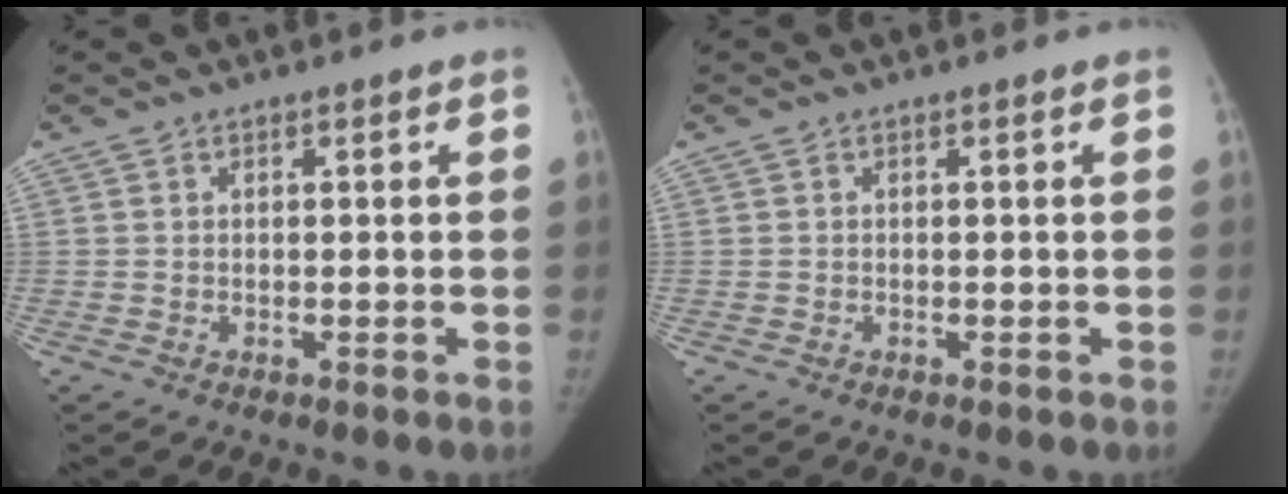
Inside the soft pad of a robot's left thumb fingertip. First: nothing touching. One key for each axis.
{"total": 0.0}